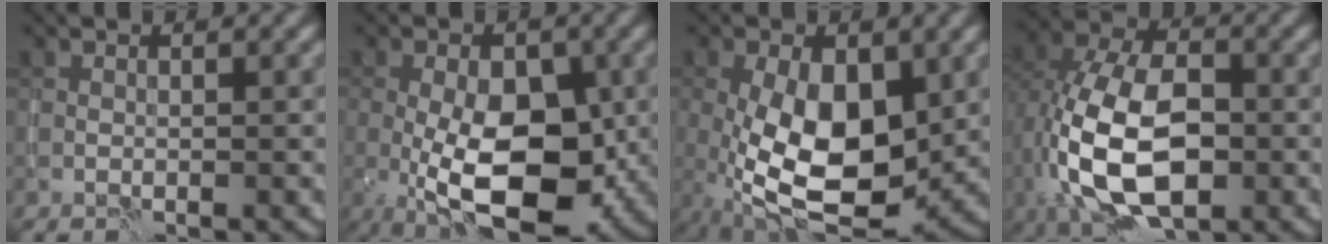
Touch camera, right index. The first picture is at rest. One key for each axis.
{"total": 10.5, "fx": -2.2, "fy": 5.2, "fz": 8.9, "tx": -0.140, "ty": -0.005, "tz": -0.039}
{"total": 10.2, "fx": -1.0, "fy": 5.3, "fz": 8.7, "tx": -0.167, "ty": -0.016, "tz": -0.012}
{"total": 11.8, "fx": -2.8, "fy": 6.9, "fz": 9.2, "tx": -0.189, "ty": -0.007, "tz": -0.057}